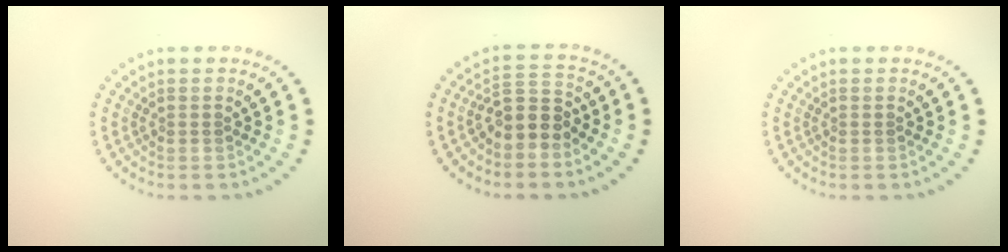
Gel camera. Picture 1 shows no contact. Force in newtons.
{"total": 3.4, "press": 3.1, "slide": 1.4}
{"total": 0.0}